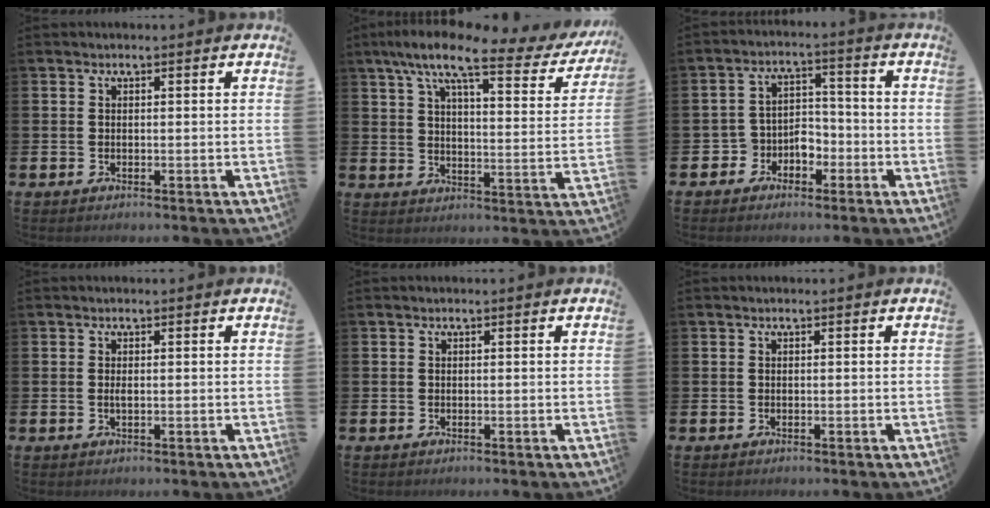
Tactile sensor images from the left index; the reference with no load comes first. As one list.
[{"total": 10.1, "force": [7.7, 2.2, 6.2], "torque": [-0.117, -0.044, 0.121]}, {"total": 4.1, "force": [-2.5, 3.2, 0.7], "torque": [-0.031, 0.009, -0.054]}, {"total": 0.7, "force": [-0.1, 0.2, 0.7], "torque": [-0.010, -0.001, -0.002]}, {"total": 0.0}, {"total": 0.0}]